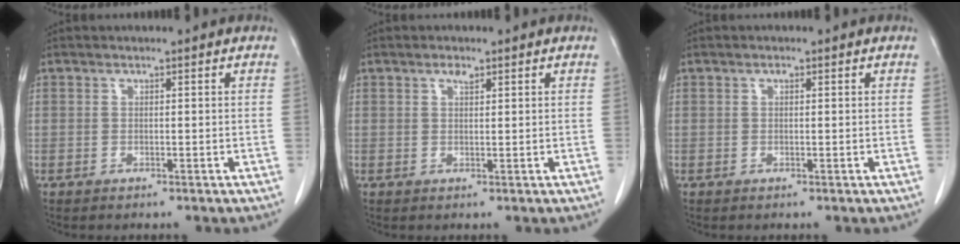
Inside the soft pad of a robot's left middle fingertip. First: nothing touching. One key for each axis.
{"total": 1.5, "fx": 1.0, "fy": 0.4, "fz": 1.0, "tx": -0.018, "ty": -0.001, "tz": 0.016}
{"total": 0.6, "fx": 0.3, "fy": 0.2, "fz": 0.5, "tx": -0.009, "ty": -0.001, "tz": 0.005}